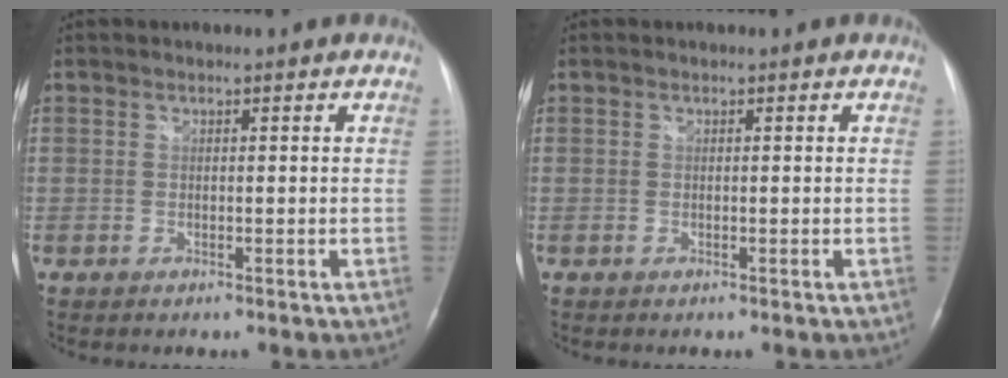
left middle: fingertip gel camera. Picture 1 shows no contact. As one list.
[{"total": 0.0}]